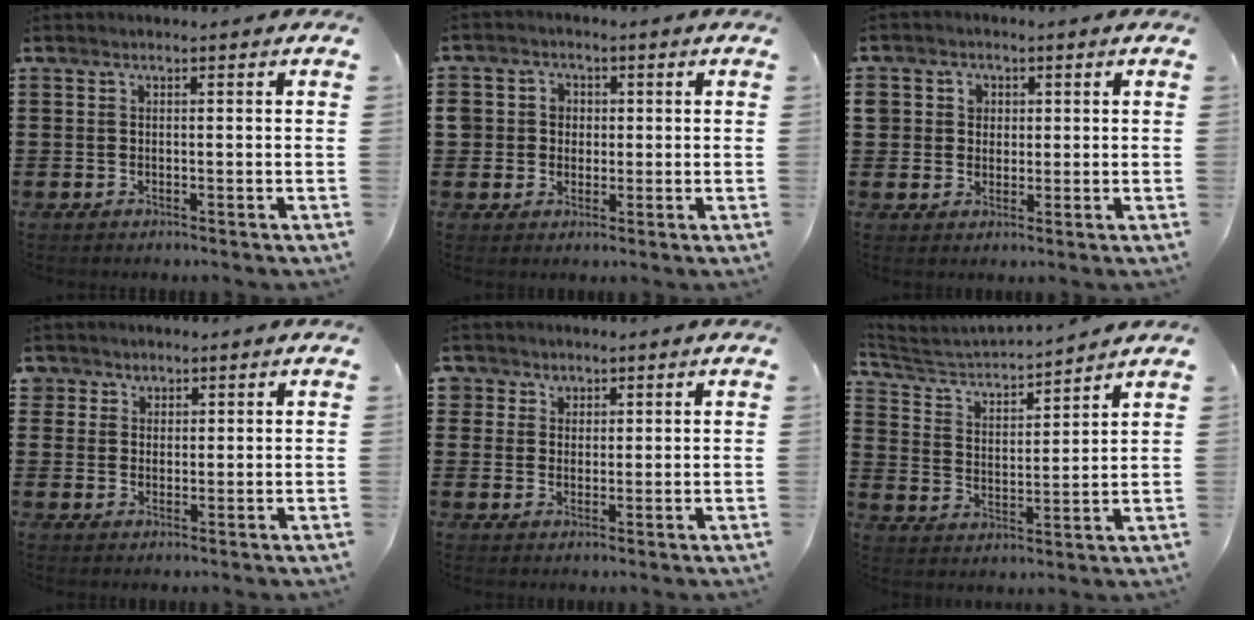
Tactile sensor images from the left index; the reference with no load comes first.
{"total": 3.6, "force": [0.3, 3.5, 0.7], "torque": [-0.032, 0.011, 0.002]}
{"total": 3.2, "force": [0.8, 3.0, 0.2], "torque": [-0.013, 0.008, 0.010]}
{"total": 2.6, "force": [1.7, 2.0, -0.2], "torque": [-0.008, 0.009, 0.031]}
{"total": 3.0, "force": [1.7, 2.5, -0.2], "torque": [-0.010, 0.011, 0.030]}
{"total": 3.9, "force": [3.7, 0.5, 1.1], "torque": [-0.045, -0.030, 0.055]}